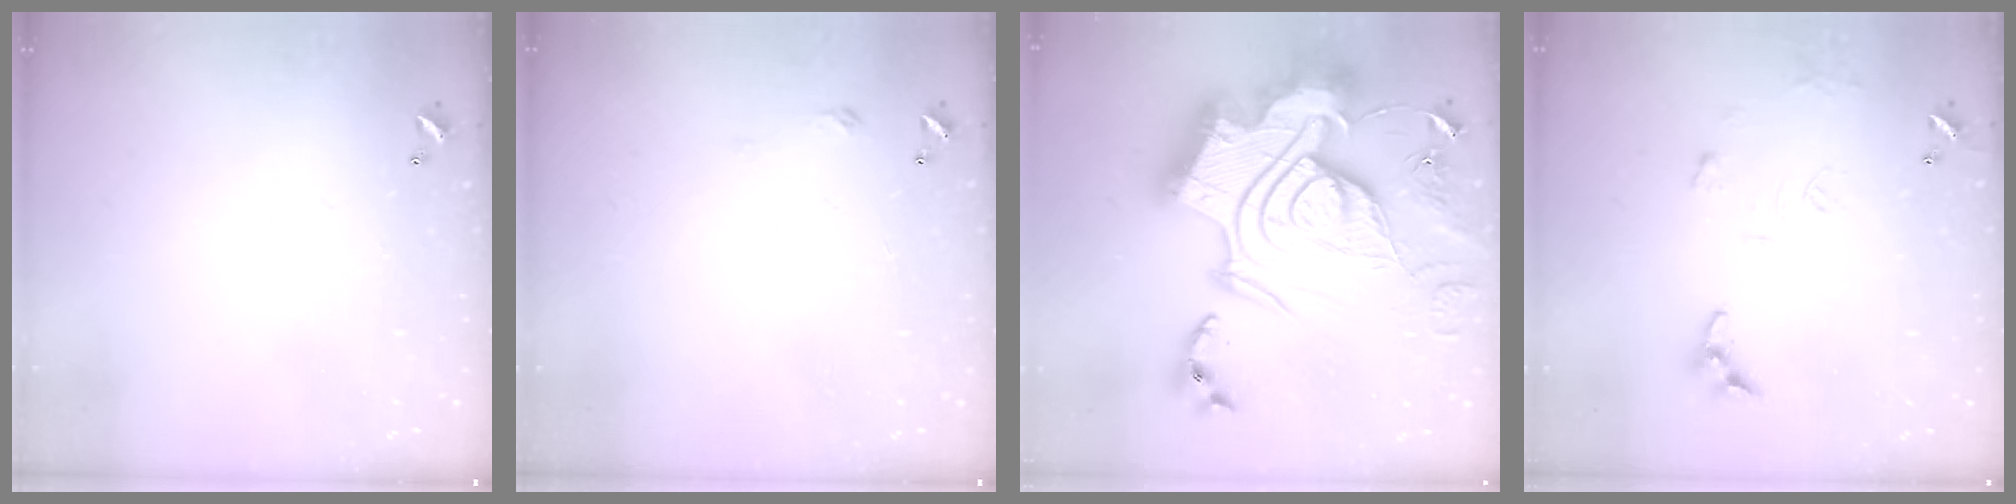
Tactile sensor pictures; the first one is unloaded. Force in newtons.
{"total": 2.7, "press": 2.6, "slide": 0.4}
{"total": 0.6, "press": 0.6, "slide": 0.0}
{"total": 9.3, "press": 9.3, "slide": 0.6}